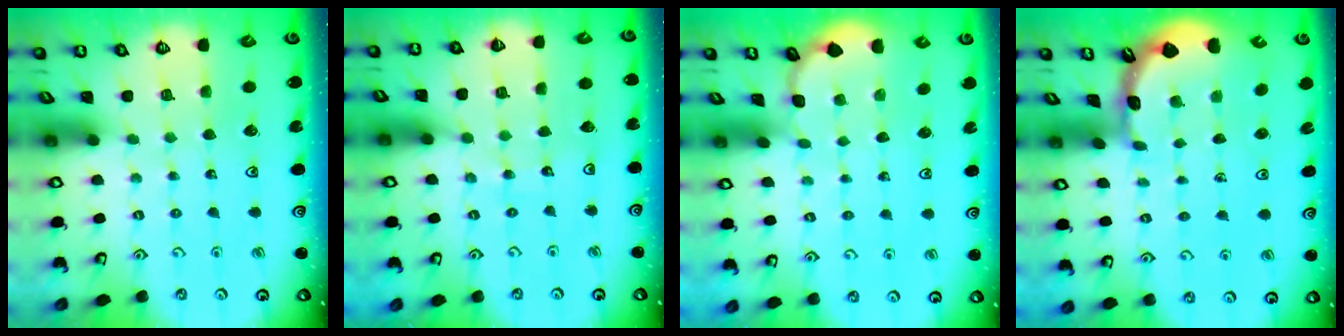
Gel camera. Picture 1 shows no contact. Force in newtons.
{"total": 7.8, "press": 7.8, "slide": 0.9}
{"total": 1.3, "press": 1.3, "slide": 0.1}
{"total": 1.6, "press": 1.6, "slide": 0.1}